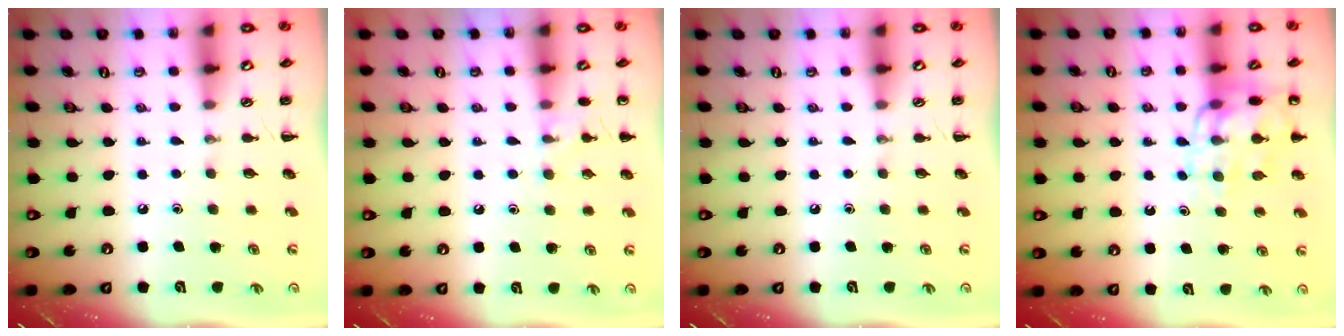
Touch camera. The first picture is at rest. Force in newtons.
{"total": 7.1, "press": 6.8, "slide": 2.0}
{"total": 0.0}
{"total": 12.3, "press": 12.1, "slide": 2.2}